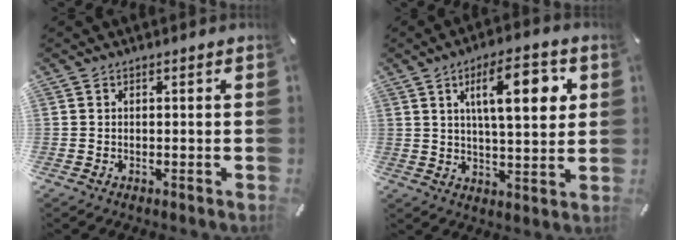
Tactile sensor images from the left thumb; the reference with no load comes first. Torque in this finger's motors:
{"motor_torque": [1.95, 1.95, 1.08, -0.67, 0.38]}